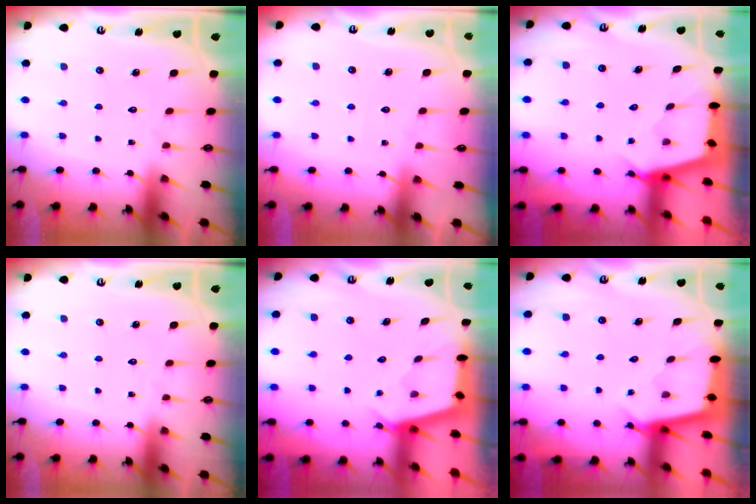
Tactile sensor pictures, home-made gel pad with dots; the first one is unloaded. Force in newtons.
{"total": 1.6, "press": 1.6, "slide": 0.3}
{"total": 2.7, "press": 2.7, "slide": 0.3}
{"total": 0.0}
{"total": 2.6, "press": 2.6, "slide": 0.4}
{"total": 2.5, "press": 2.5, "slide": 0.1}